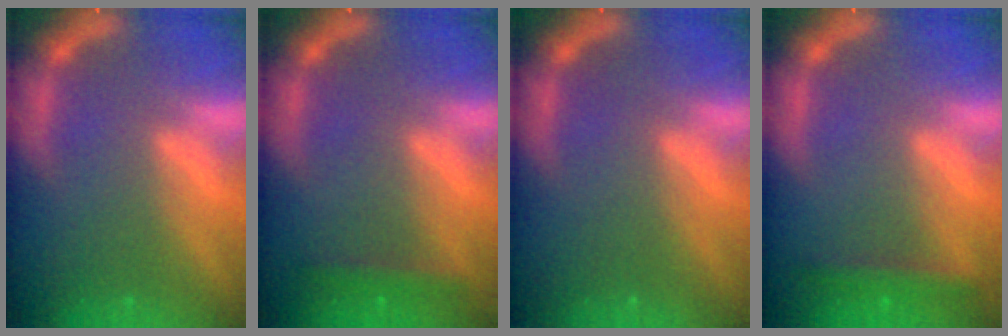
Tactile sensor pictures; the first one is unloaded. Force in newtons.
{"total": 1.9}
{"total": 0.0}
{"total": 2.4}